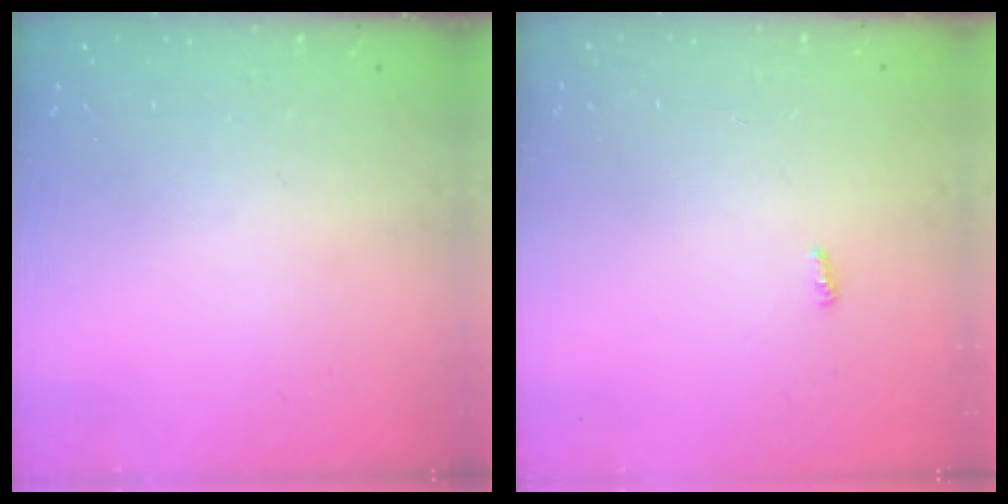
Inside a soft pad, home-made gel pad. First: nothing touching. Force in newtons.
{"total": 3.4, "press": 3.3, "slide": 0.6}